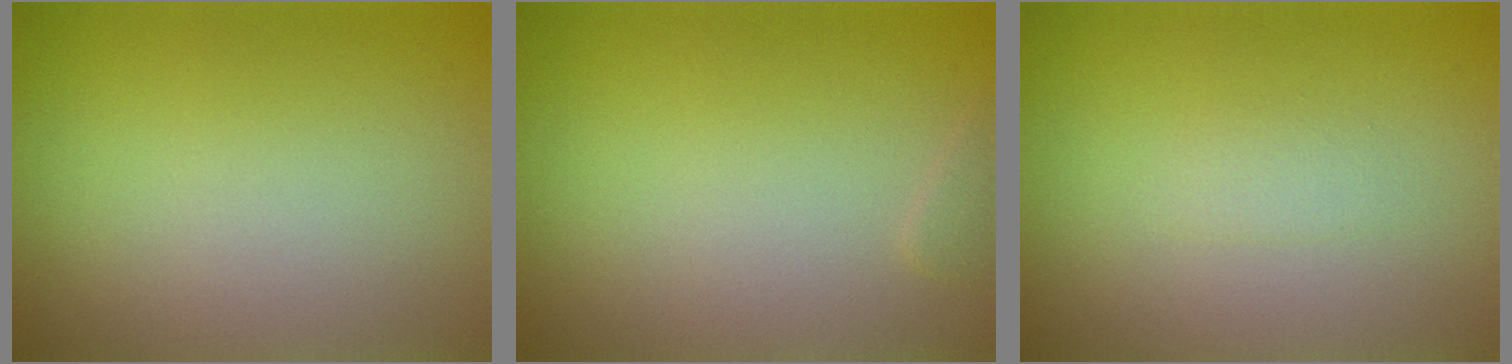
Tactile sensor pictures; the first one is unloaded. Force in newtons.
{"total": 0.6, "press": 0.6, "slide": 0.1}
{"total": 0.9, "press": 0.9, "slide": 0.0}